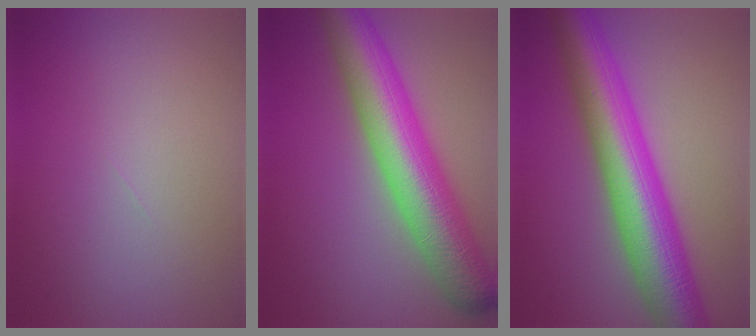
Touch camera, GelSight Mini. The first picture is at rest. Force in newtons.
{"total": 10.9, "press": 10.9, "slide": 0.4}
{"total": 11.3, "press": 11.3, "slide": 0.1}